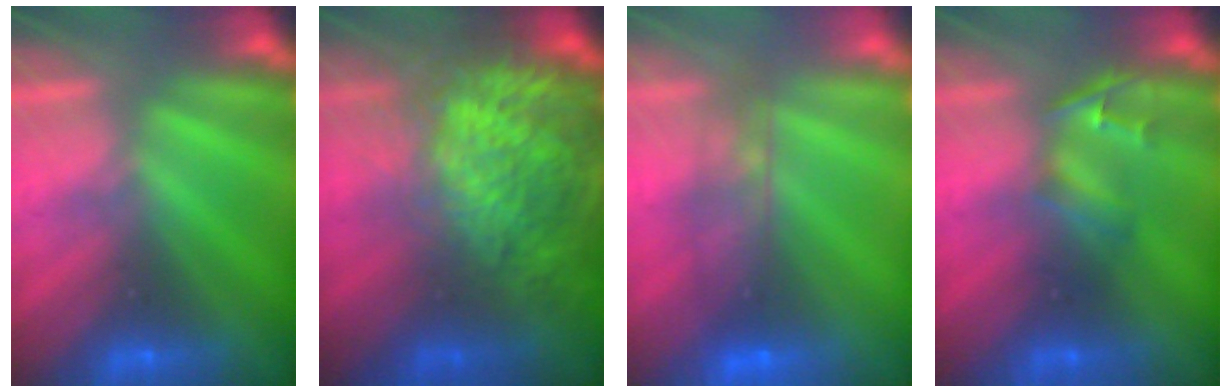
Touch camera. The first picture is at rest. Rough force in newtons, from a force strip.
{"total": 10.7}
{"total": 5.6}
{"total": 2.4}